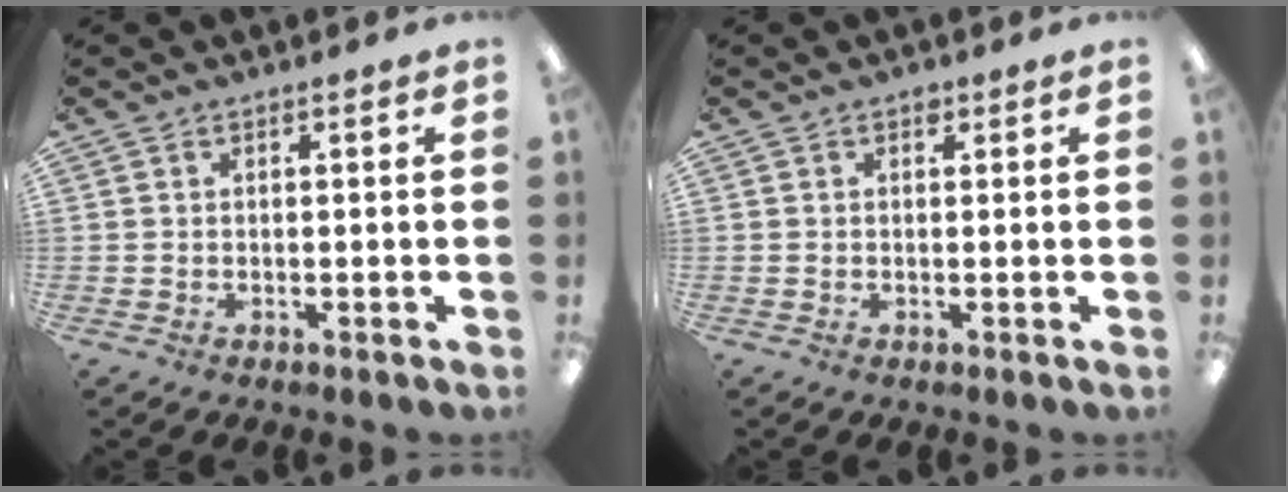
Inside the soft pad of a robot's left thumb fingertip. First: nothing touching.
{"total": 0.9, "force": [0.5, 0.6, 0.3], "torque": [0.001, -0.001, 0.008]}